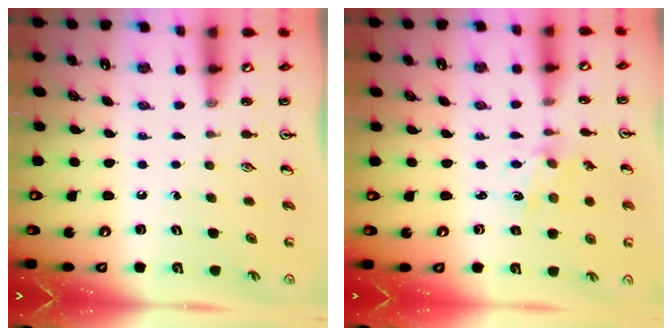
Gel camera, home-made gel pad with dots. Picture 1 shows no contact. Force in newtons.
{"total": 1.0, "press": 1.0, "slide": 0.2}